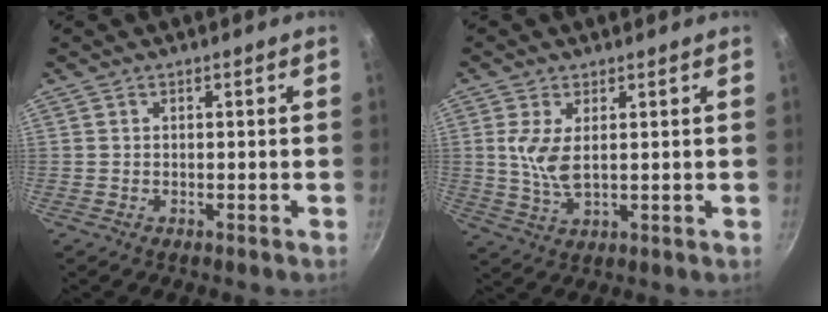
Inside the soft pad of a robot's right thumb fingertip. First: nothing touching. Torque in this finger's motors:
{"motor_torque": [-0.22, 0.97, 0.64, 0.10, 0.14]}